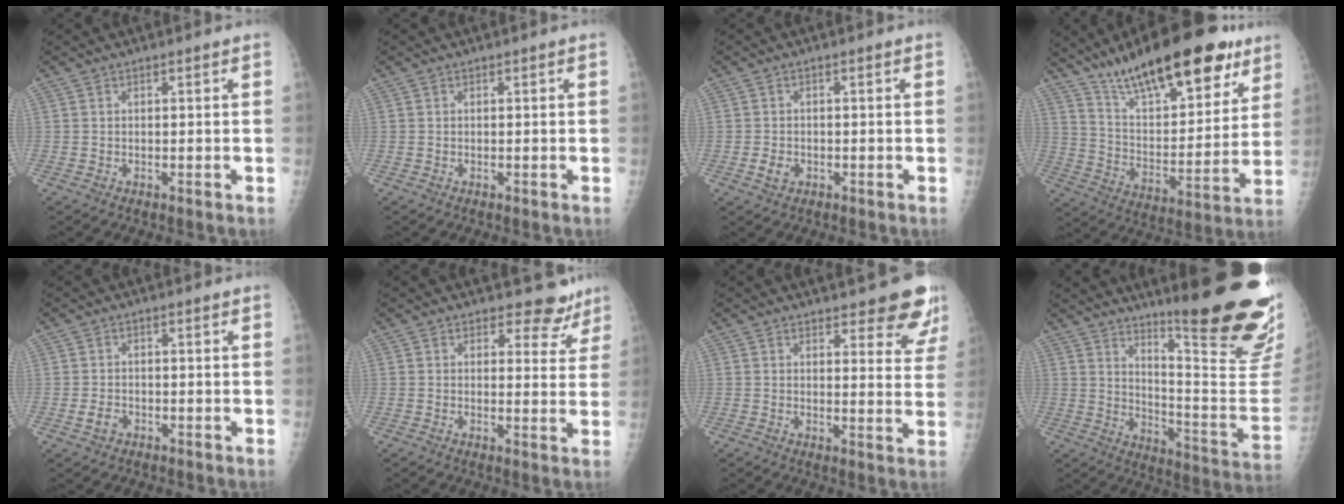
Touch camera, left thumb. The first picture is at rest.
{"total": 0.0}
{"total": 2.3, "force": [-0.8, 1.8, 1.3], "torque": [-0.020, 0.001, -0.011]}
{"total": 26.1, "force": [17.5, 9.0, 17.1], "torque": [-0.231, -0.055, 0.282]}
{"total": 2.3, "force": [-0.9, 1.7, 1.2], "torque": [-0.020, 0.003, -0.015]}
{"total": 5.9, "force": [5.1, 2.9, 0.7], "torque": [0.026, -0.035, 0.050]}
{"total": 9.5, "force": [7.6, 2.9, 4.9], "torque": [-0.022, -0.043, 0.077]}
{"total": 27.0, "force": [18.1, 3.8, 19.7], "torque": [-0.232, -0.136, 0.253]}